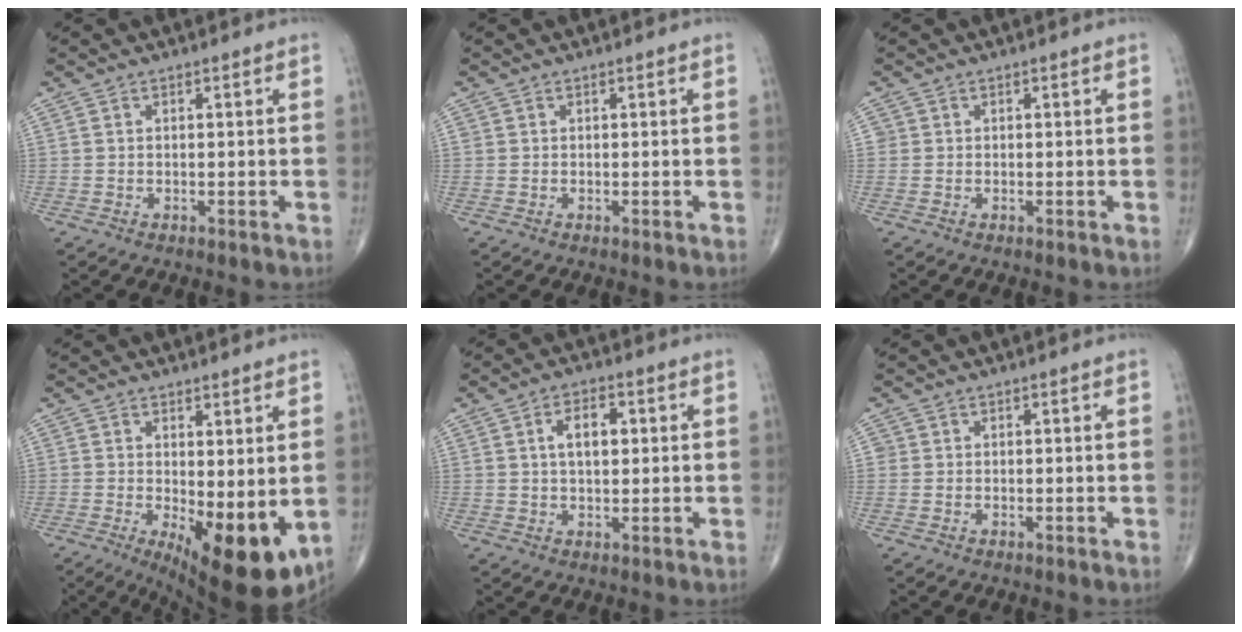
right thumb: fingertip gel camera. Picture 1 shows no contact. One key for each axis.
{"total": 0.0}
{"total": 0.9, "fx": 0.1, "fy": 0.9, "fz": 0.1, "tx": 0.007, "ty": 0.003, "tz": 0.001}
{"total": 12.6, "fx": -2.0, "fy": 4.7, "fz": 11.5, "tx": -0.160, "ty": -0.030, "tz": -0.014}
{"total": 5.9, "fx": 1.3, "fy": 3.2, "fz": 4.8, "tx": -0.072, "ty": 0.005, "tz": 0.019}
{"total": 0.9, "fx": 0.1, "fy": 0.9, "fz": 0.1, "tx": 0.006, "ty": 0.003, "tz": 0.000}